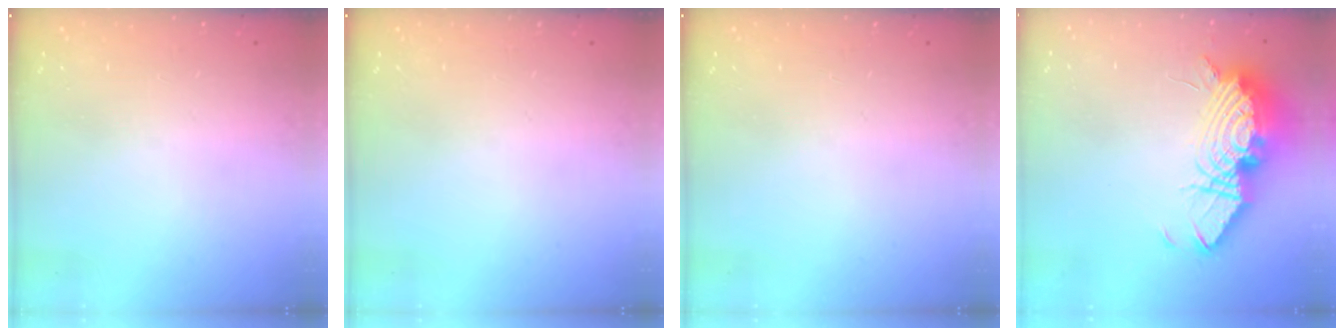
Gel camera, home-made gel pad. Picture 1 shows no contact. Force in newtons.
{"total": 0.0}
{"total": 0.0}
{"total": 20.7, "press": 20.6, "slide": 2.4}